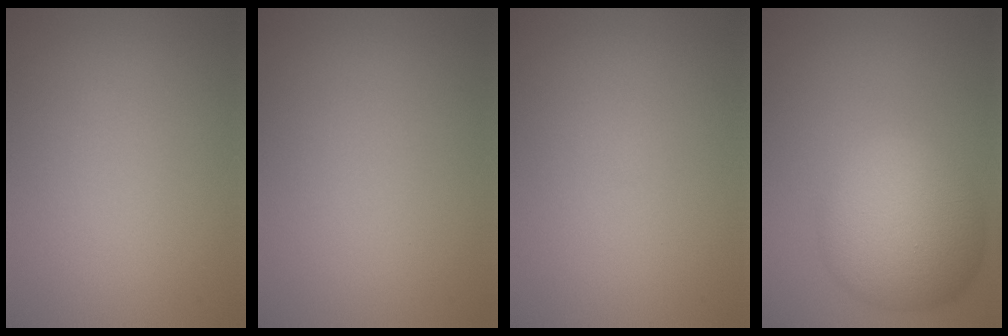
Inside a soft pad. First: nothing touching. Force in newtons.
{"total": 0.0}
{"total": 0.0}
{"total": 8.5, "press": 8.5, "slide": 0.1}